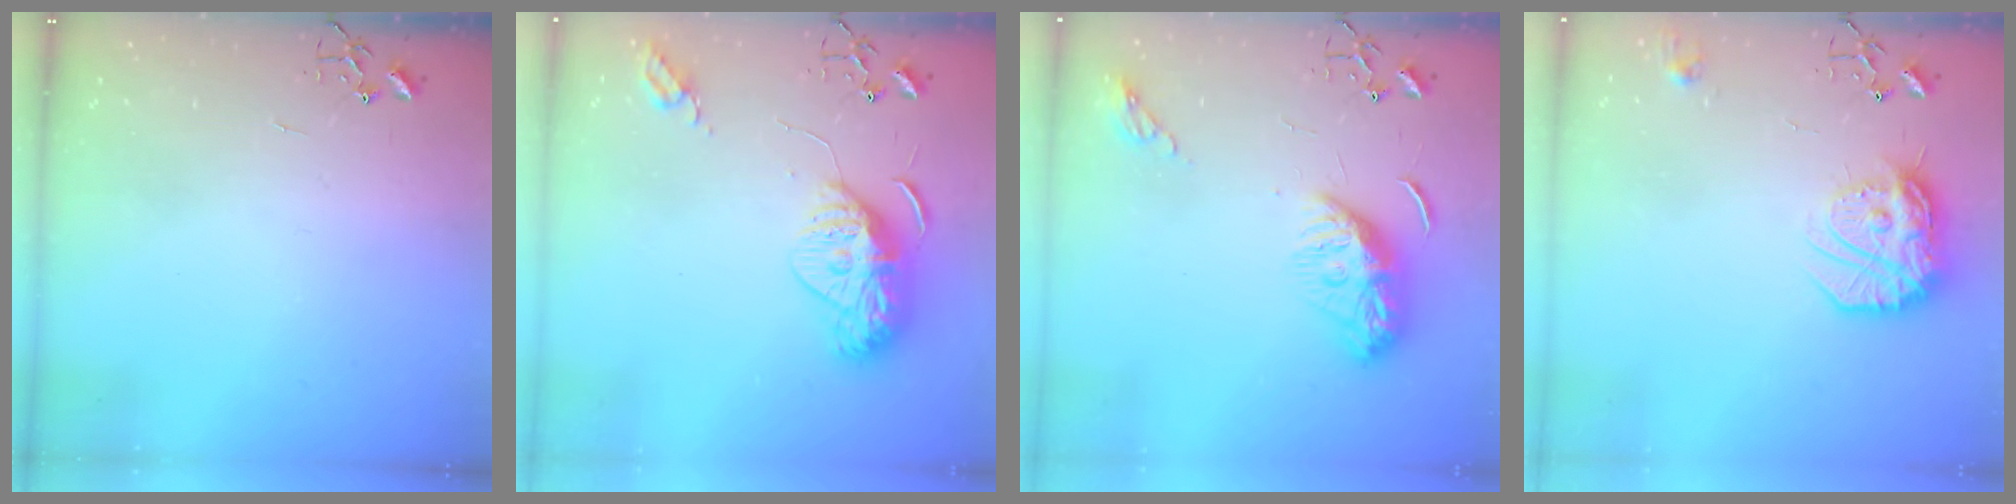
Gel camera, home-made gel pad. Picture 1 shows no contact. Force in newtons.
{"total": 13.3, "press": 13.3, "slide": 1.2}
{"total": 11.5, "press": 11.4, "slide": 0.6}
{"total": 17.3, "press": 17.2, "slide": 1.4}